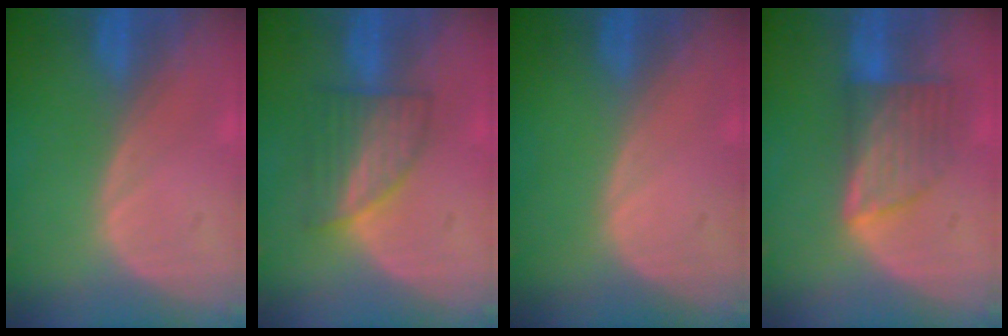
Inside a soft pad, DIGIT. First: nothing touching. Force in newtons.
{"total": 5.9, "press": 5.7, "slide": 1.5}
{"total": 0.0}
{"total": 7.2, "press": 6.4, "slide": 3.4}